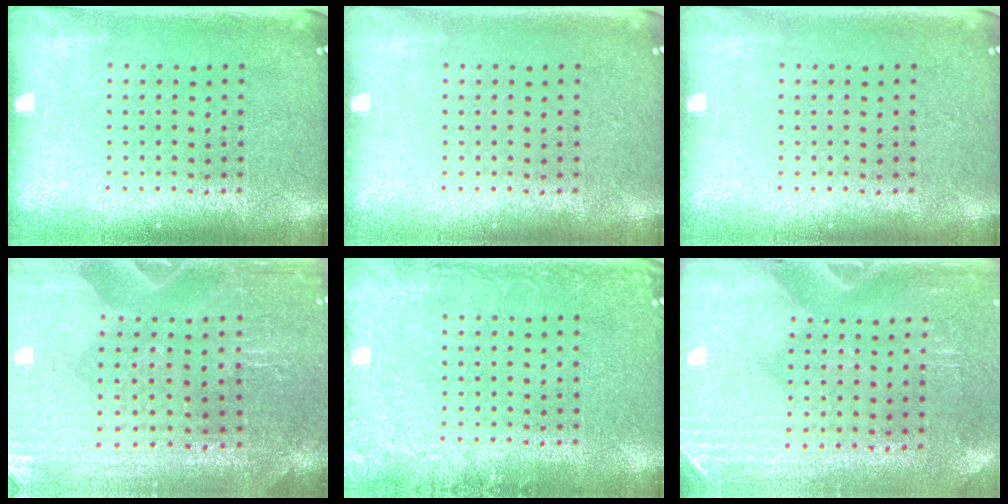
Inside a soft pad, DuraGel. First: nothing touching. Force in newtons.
{"total": 0.0}
{"total": 0.0}
{"total": 0.8, "press": 0.8, "slide": 0.2}
{"total": 2.2, "press": 2.1, "slide": 0.2}
{"total": 2.9, "press": 2.5, "slide": 1.4}